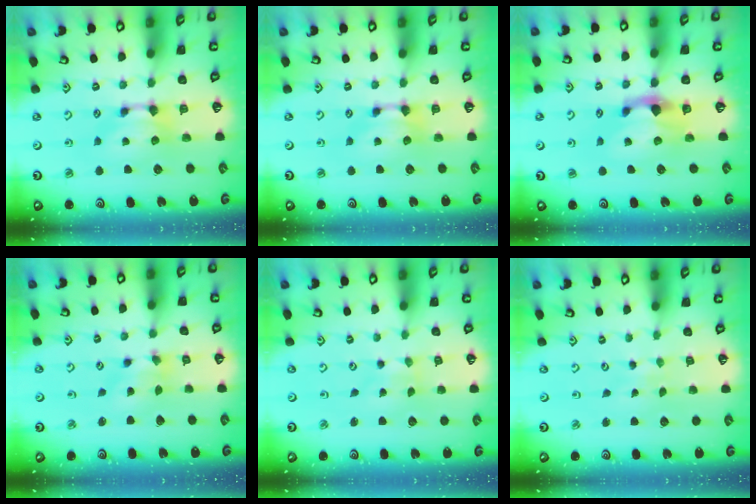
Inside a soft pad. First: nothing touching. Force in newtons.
{"total": 0.0}
{"total": 2.2, "press": 1.7, "slide": 1.4}
{"total": 1.9, "press": 1.4, "slide": 1.3}
{"total": 5.0, "press": 4.9, "slide": 0.7}
{"total": 5.5, "press": 5.5, "slide": 0.2}